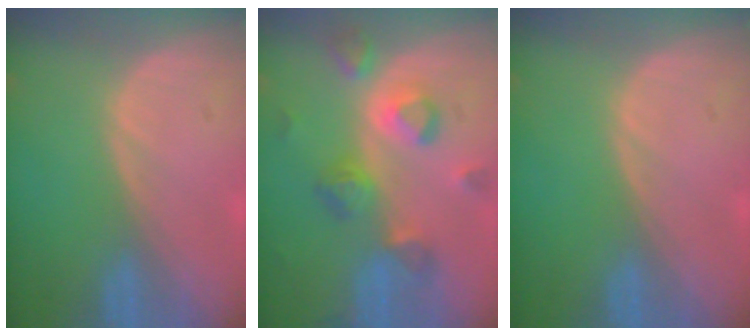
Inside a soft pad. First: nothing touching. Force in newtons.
{"total": 7.9, "press": 7.7, "slide": 2.0}
{"total": 0.0}